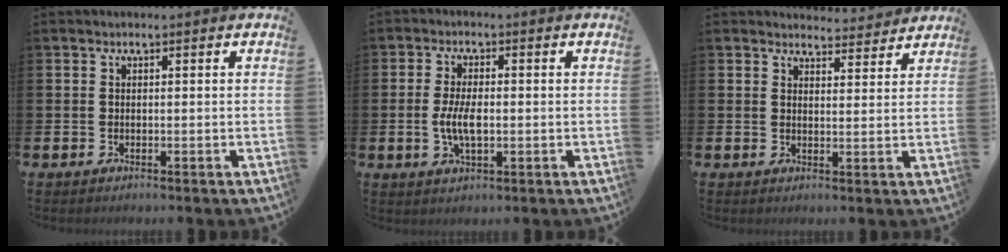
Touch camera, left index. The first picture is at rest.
{"total": 4.7, "force": [-0.4, 2.0, 4.2], "torque": [-0.091, -0.002, -0.012]}
{"total": 3.7, "force": [3.6, 0.7, -0.2], "torque": [0.003, -0.023, 0.063]}